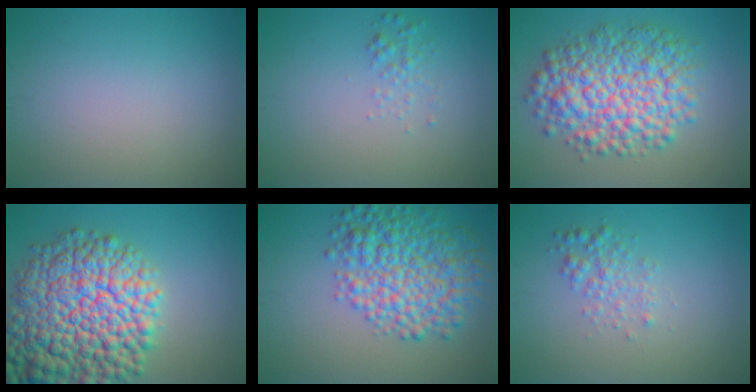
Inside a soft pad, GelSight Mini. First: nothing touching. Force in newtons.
{"total": 1.1, "press": 1.1, "slide": 0.0}
{"total": 8.9, "press": 8.9, "slide": 0.2}
{"total": 14.9, "press": 14.8, "slide": 0.7}
{"total": 8.0, "press": 8.0, "slide": 0.0}
{"total": 2.0, "press": 2.0, "slide": 0.0}